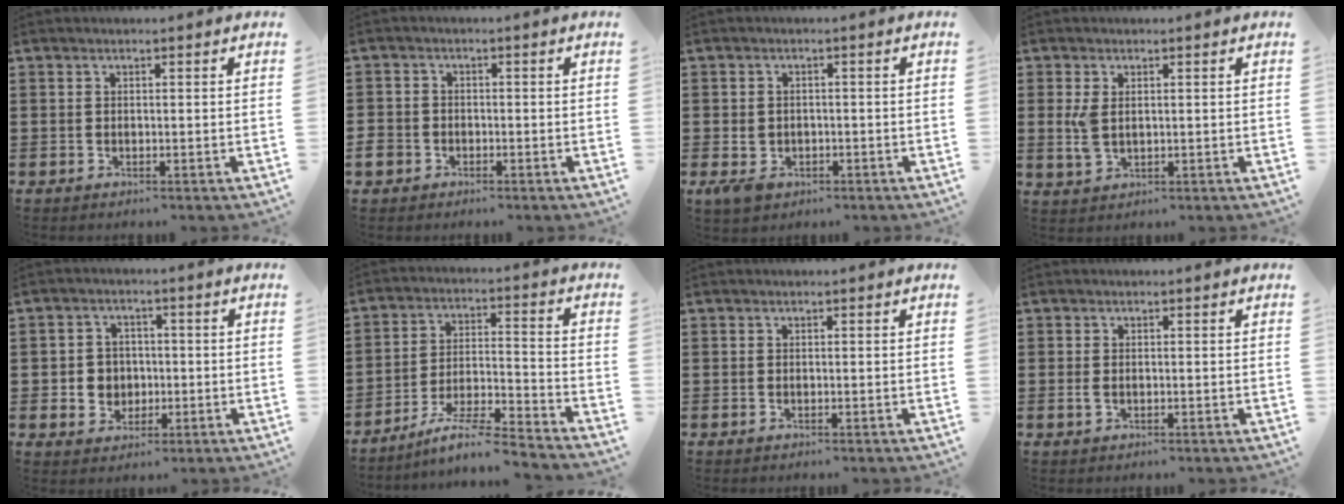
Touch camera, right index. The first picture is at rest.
{"total": 2.6, "force": [-1.5, 2.0, 0.7], "torque": [-0.034, -0.005, -0.035]}
{"total": 2.3, "force": [-1.1, 1.8, 0.8], "torque": [-0.028, -0.003, -0.026]}
{"total": 3.5, "force": [0.4, 2.0, 2.8], "torque": [-0.073, 0.001, 0.002]}
{"total": 4.0, "force": [-0.5, 3.8, 1.2], "torque": [-0.039, 0.009, -0.013]}
{"total": 7.9, "force": [-6.9, -0.1, 3.7], "torque": [-0.067, -0.002, -0.135]}
{"total": 0.0}
{"total": 1.0, "force": [-0.2, 0.6, 0.8], "torque": [-0.024, -0.001, -0.006]}